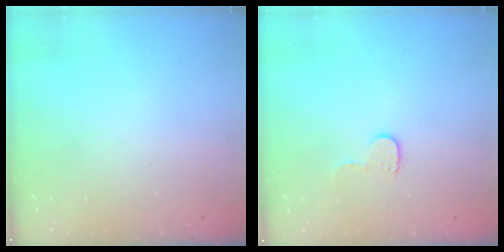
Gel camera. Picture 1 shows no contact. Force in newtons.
{"total": 5.4, "press": 5.4, "slide": 0.5}